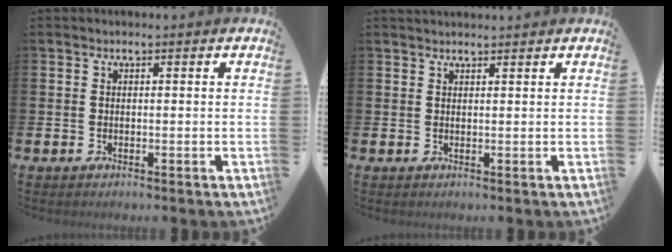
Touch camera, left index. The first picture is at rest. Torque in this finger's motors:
{"motor_torque": [-0.03, -0.09, 0.07, 0.01]}